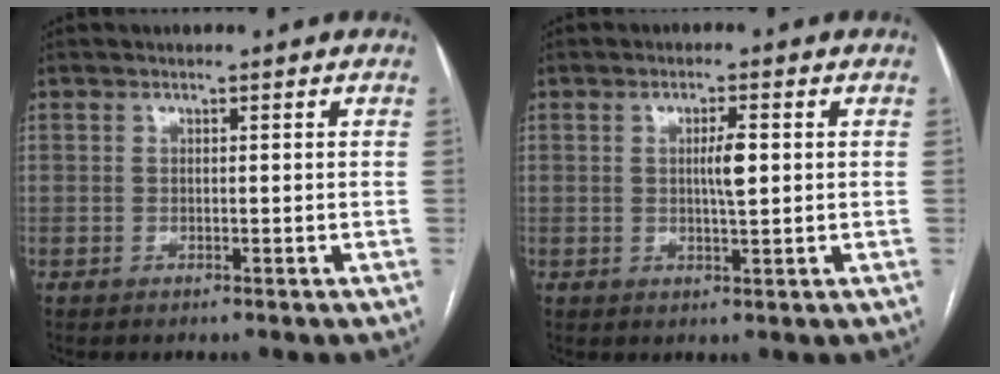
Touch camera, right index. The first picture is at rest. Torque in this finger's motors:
{"motor_torque": [0.04, -0.04, 0.05, 0.05]}